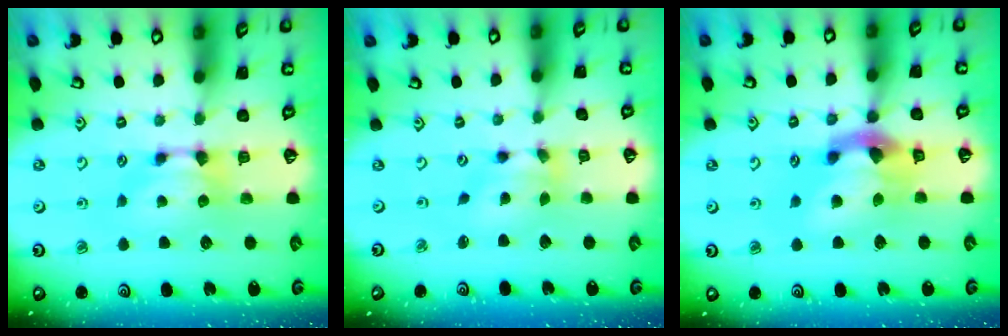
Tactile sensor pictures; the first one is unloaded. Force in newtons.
{"total": 3.2, "press": 2.7, "slide": 1.8}
{"total": 6.4, "press": 6.0, "slide": 2.2}